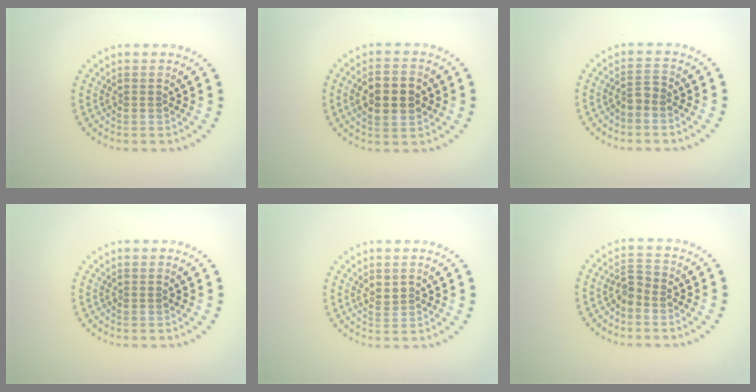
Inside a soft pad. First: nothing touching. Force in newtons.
{"total": 4.9, "press": 4.9, "slide": 0.2}
{"total": 1.5, "press": 1.4, "slide": 0.7}
{"total": 0.0}
{"total": 1.3, "press": 1.3, "slide": 0.3}
{"total": 1.7, "press": 1.5, "slide": 0.8}